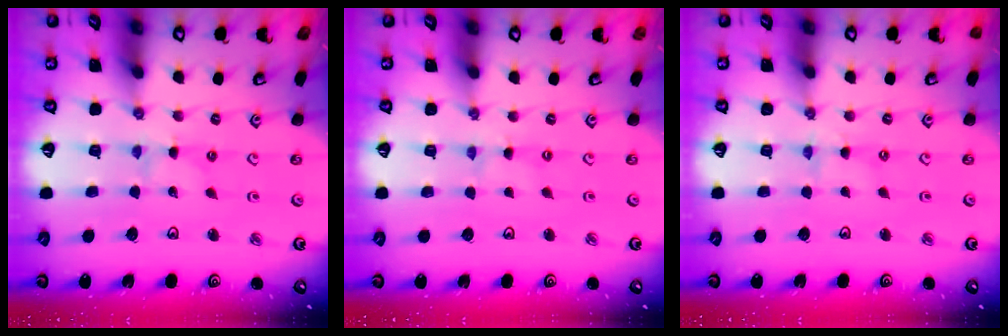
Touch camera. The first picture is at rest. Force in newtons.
{"total": 0.0}
{"total": 1.0, "press": 1.0, "slide": 0.2}